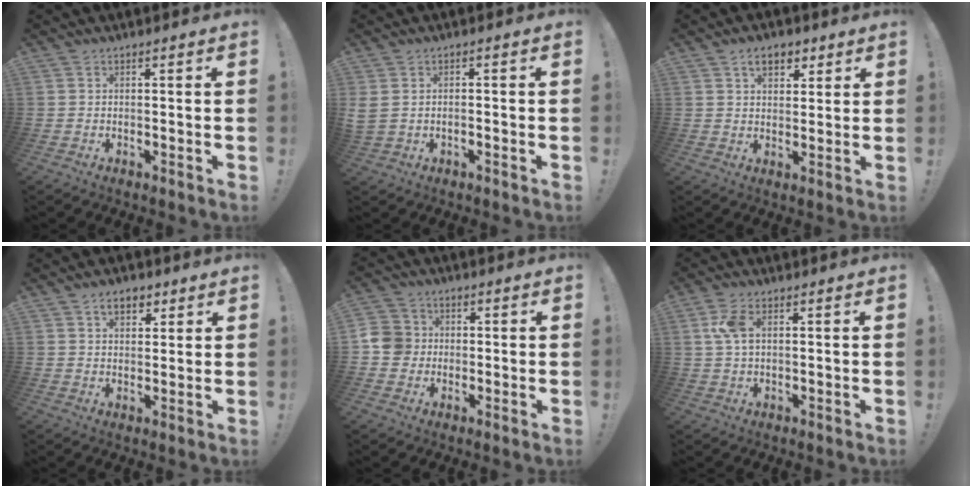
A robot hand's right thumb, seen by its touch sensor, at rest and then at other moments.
{"total": 2.5, "force": [-0.2, 1.4, 2.0], "torque": [-0.040, -0.006, -0.002]}
{"total": 6.5, "force": [3.2, 4.2, 3.8], "torque": [-0.049, -0.002, 0.056]}
{"total": 5.3, "force": [2.7, 3.4, 3.1], "torque": [-0.043, 0.001, 0.047]}
{"total": 7.6, "force": [-0.5, 7.3, 2.1], "torque": [-0.036, 0.015, -0.008]}
{"total": 6.1, "force": [1.5, 3.3, 4.9], "torque": [-0.102, 0.007, 0.028]}